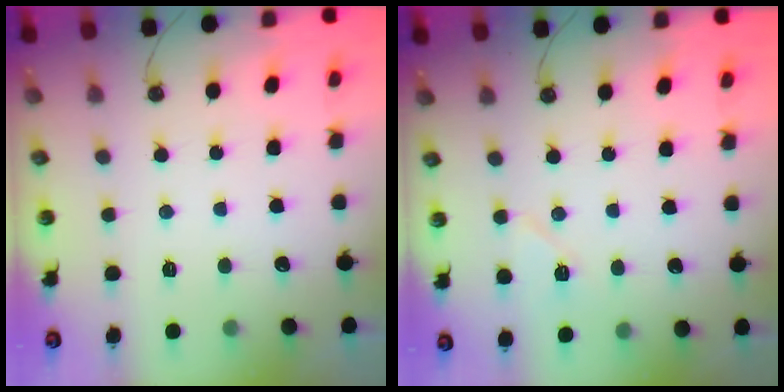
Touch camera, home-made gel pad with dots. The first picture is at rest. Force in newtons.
{"total": 7.0, "press": 6.8, "slide": 1.6}